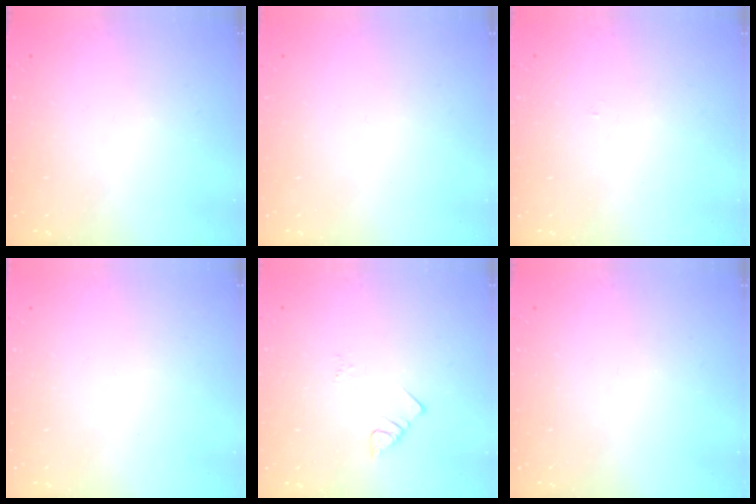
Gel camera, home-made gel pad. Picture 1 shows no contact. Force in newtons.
{"total": 1.6, "press": 1.6, "slide": 0.1}
{"total": 2.2, "press": 2.2, "slide": 0.3}
{"total": 1.7, "press": 1.6, "slide": 0.1}
{"total": 2.0, "press": 2.0, "slide": 0.4}
{"total": 0.0}